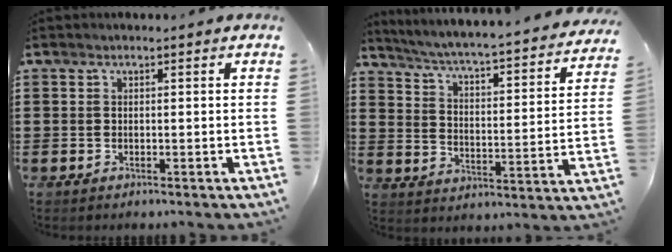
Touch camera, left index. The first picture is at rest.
{"total": 3.3, "force": [2.9, -0.6, 1.5], "torque": [-0.048, -0.038, 0.034]}